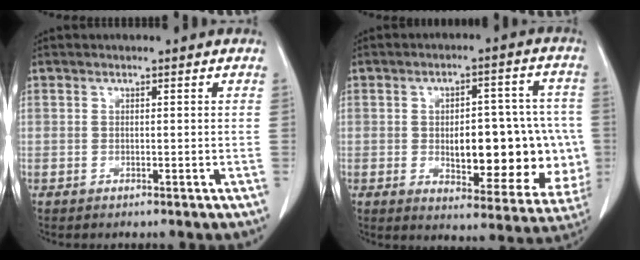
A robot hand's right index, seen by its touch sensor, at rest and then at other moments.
{"total": 17.3, "force": [-1.8, 7.3, 15.6], "torque": [-0.181, 0.024, -0.001]}